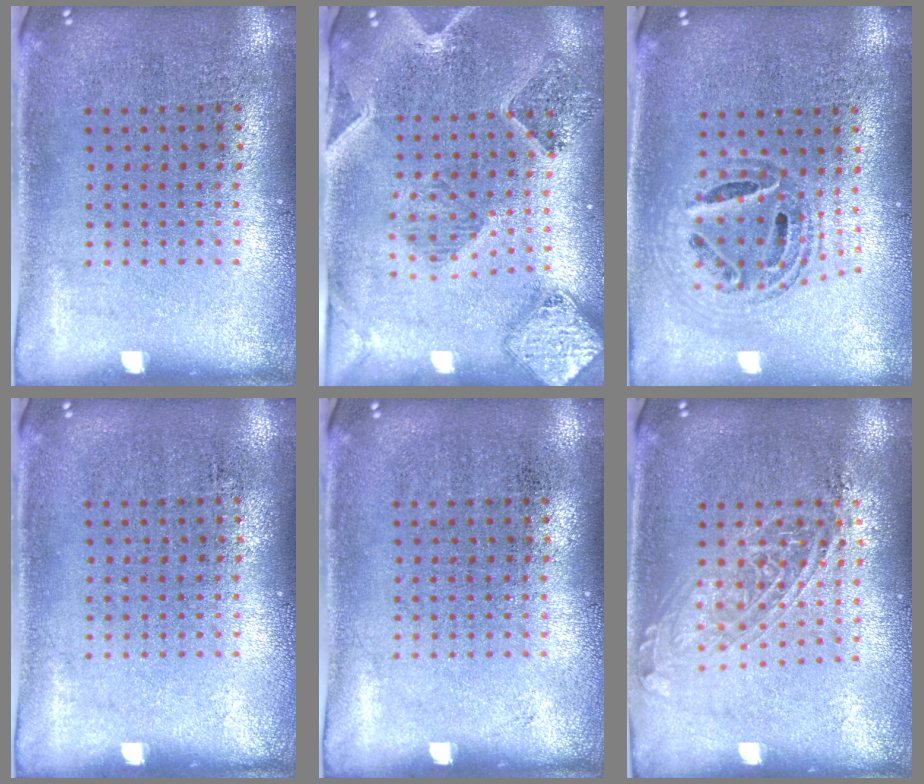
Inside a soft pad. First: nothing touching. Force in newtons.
{"total": 1.5, "press": 1.4, "slide": 0.4}
{"total": 0.9, "press": 0.9, "slide": 0.2}
{"total": 0.0}
{"total": 0.0}
{"total": 1.6, "press": 1.3, "slide": 0.9}